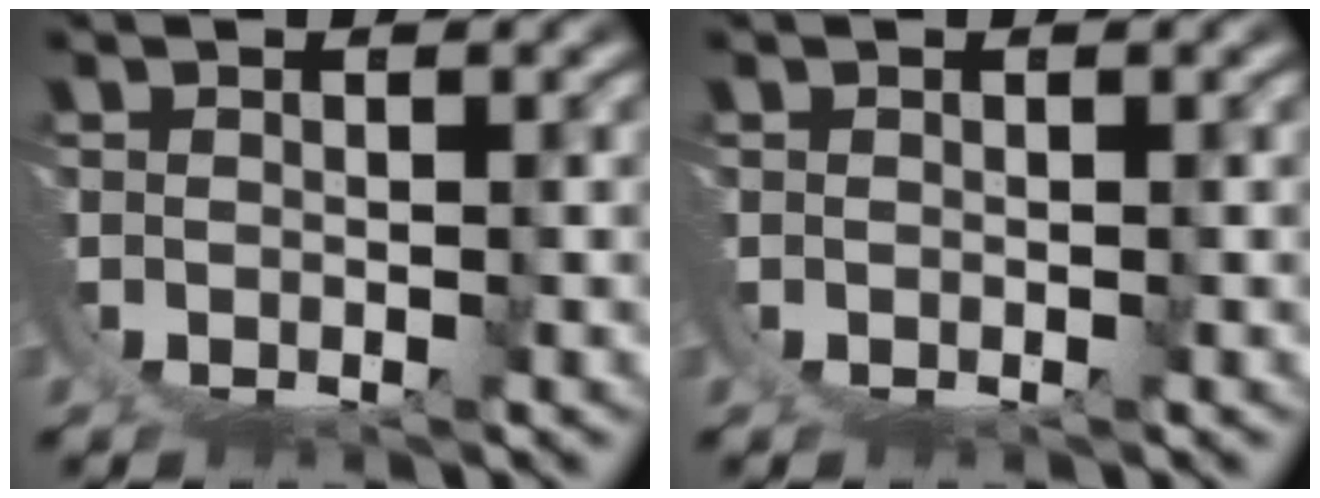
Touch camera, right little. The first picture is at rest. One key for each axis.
{"total": 0.0}